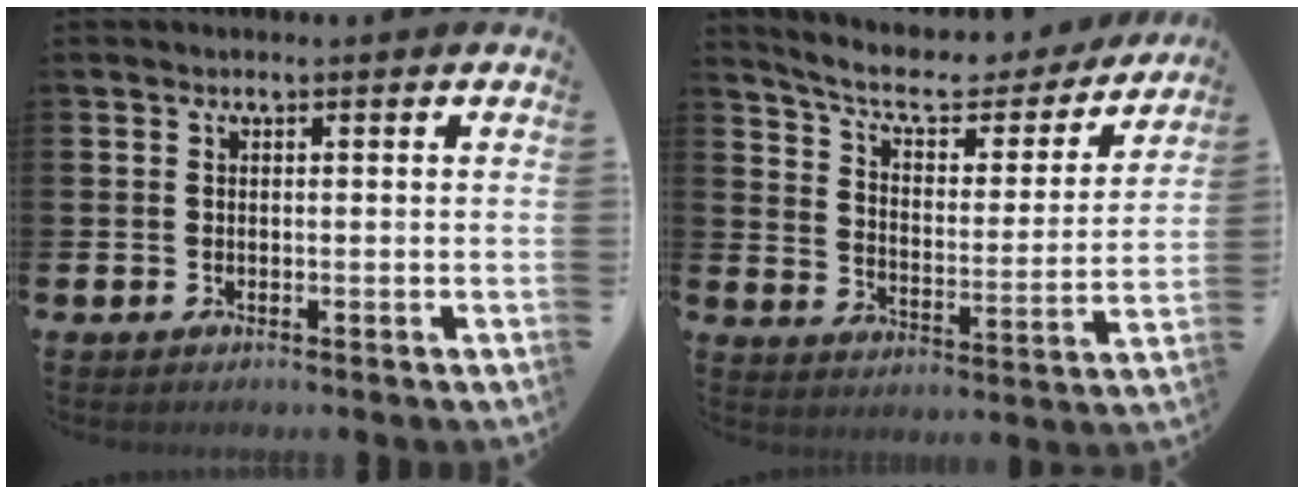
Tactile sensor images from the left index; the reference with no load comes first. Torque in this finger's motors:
{"motor_torque": [1.08, -1.06, 0.18, 0.12]}